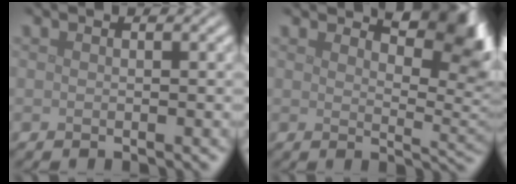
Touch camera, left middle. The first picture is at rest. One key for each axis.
{"total": 6.0, "fx": 4.0, "fy": 2.0, "fz": 4.0, "tx": -0.047, "ty": -0.003, "tz": 0.055}